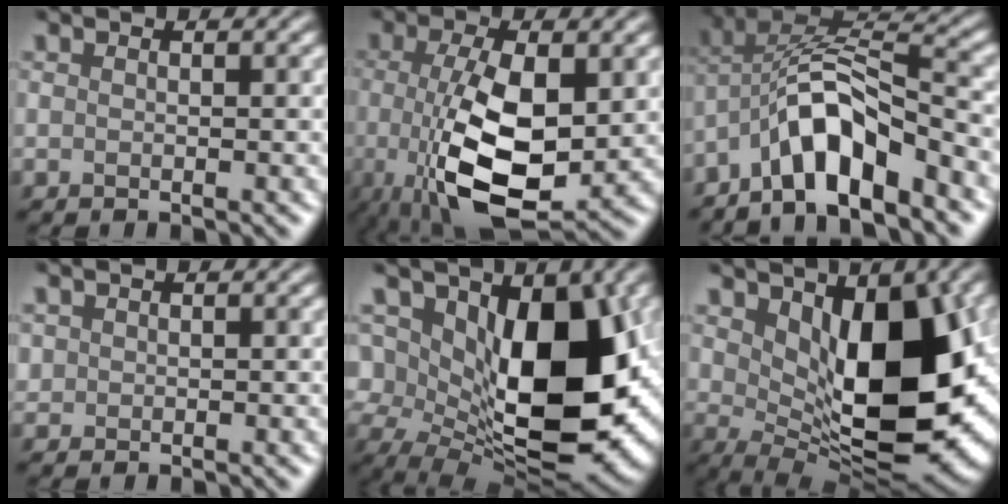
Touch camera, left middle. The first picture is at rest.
{"total": 9.1, "force": [-1.4, 3.6, 8.2], "torque": [-0.165, -0.009, -0.016]}
{"total": 7.5, "force": [-4.2, 2.7, 5.6], "torque": [-0.098, 0.020, -0.074]}
{"total": 0.8, "force": [0.4, 0.5, -0.5], "torque": [0.008, 0.005, 0.017]}
{"total": 13.8, "force": [1.9, 7.8, 11.2], "torque": [-0.158, -0.013, 0.034]}
{"total": 12.2, "force": [1.9, 6.0, 10.4], "torque": [-0.141, -0.007, 0.044]}